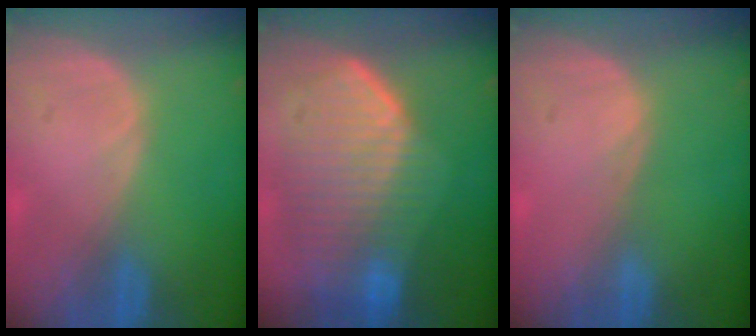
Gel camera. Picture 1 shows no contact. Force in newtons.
{"total": 10.9, "press": 9.5, "slide": 5.3}
{"total": 0.0}